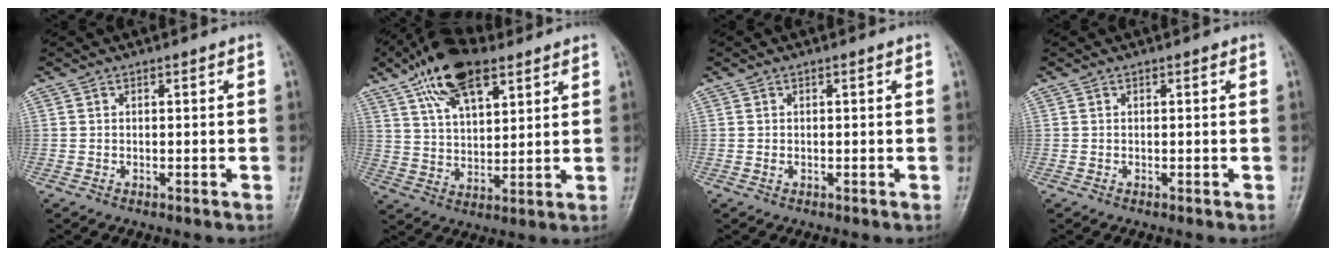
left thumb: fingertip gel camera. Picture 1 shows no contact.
{"total": 14.4, "force": [8.6, 6.6, 9.5], "torque": [-0.141, -0.019, 0.153]}
{"total": 0.0}
{"total": 0.0}